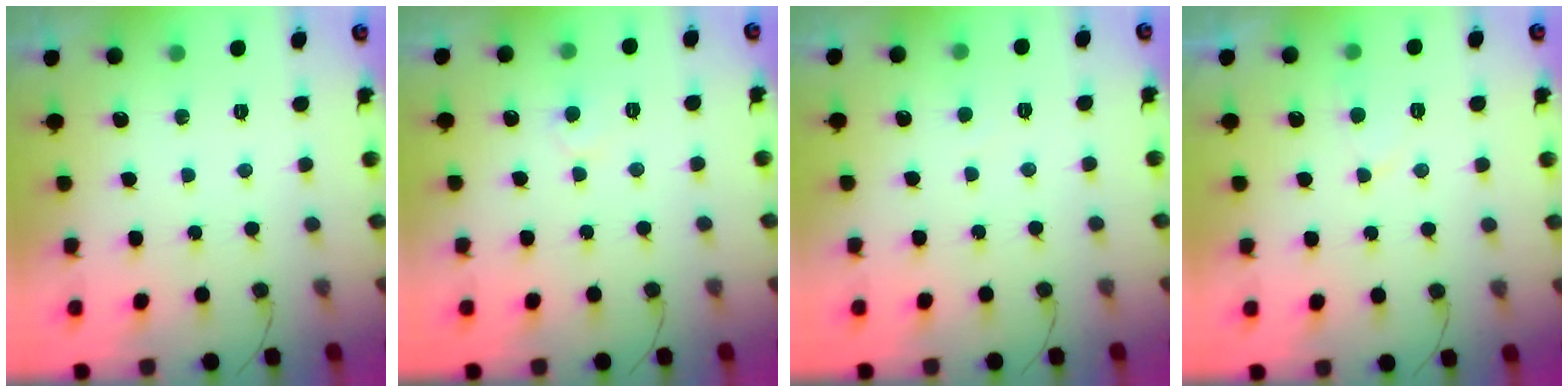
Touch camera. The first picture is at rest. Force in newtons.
{"total": 5.1, "press": 5.1, "slide": 0.4}
{"total": 2.0, "press": 2.0, "slide": 0.1}
{"total": 4.9, "press": 4.9, "slide": 0.3}